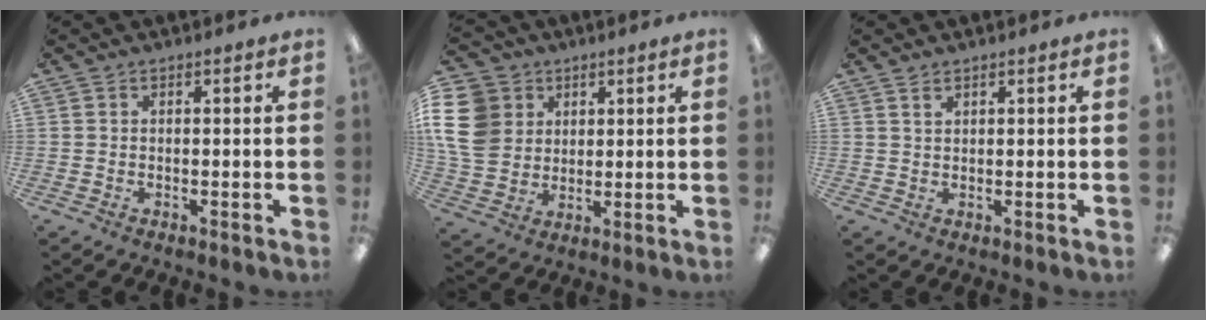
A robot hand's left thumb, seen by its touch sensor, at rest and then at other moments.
{"total": 13.5, "force": [3.8, 11.4, 6.1], "torque": [-0.145, -0.003, 0.076]}
{"total": 1.2, "force": [1.0, 0.5, 0.4], "torque": [-0.011, 0.000, 0.020]}